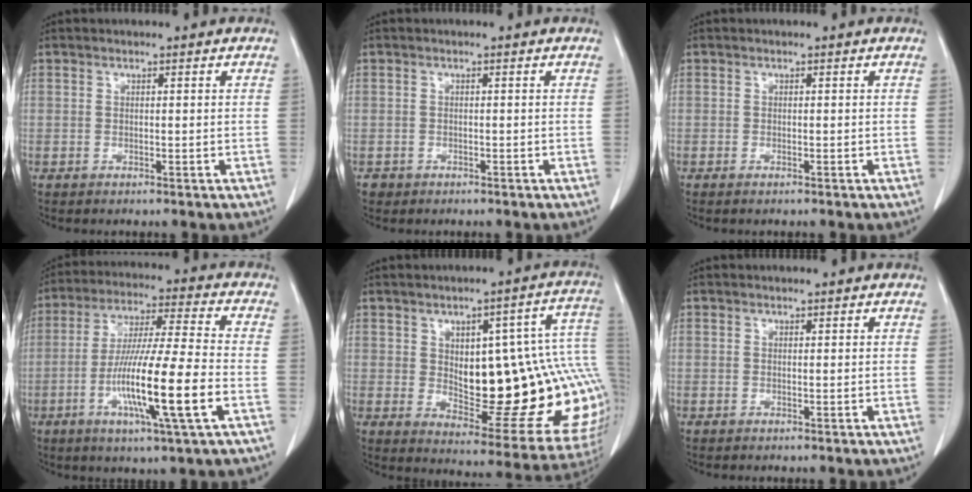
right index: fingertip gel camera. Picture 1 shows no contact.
{"total": 1.4, "force": [-0.8, 1.1, -0.1], "torque": [-0.007, 0.004, -0.014]}
{"total": 0.5, "force": [-0.4, 0.2, 0.3], "torque": [-0.009, -0.001, -0.005]}
{"total": 15.4, "force": [-4.5, -0.1, 14.7], "torque": [-0.278, -0.013, -0.081]}
{"total": 23.7, "force": [0.8, 7.7, 22.4], "torque": [-0.220, 0.029, 0.038]}
{"total": 0.0}